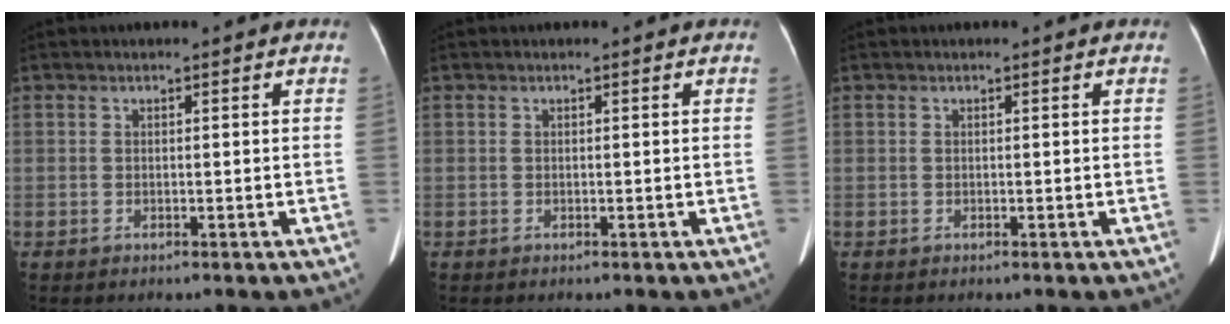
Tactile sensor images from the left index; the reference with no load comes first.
{"total": 0.0}
{"total": 0.0}